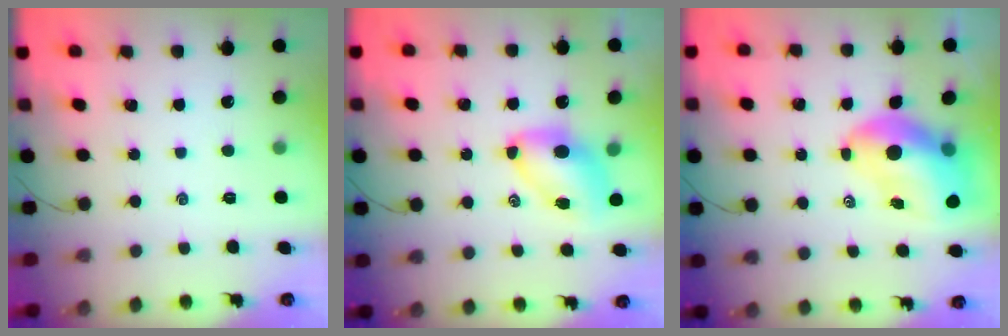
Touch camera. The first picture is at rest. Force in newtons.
{"total": 7.5, "press": 7.4, "slide": 1.1}
{"total": 10.5, "press": 10.1, "slide": 3.0}